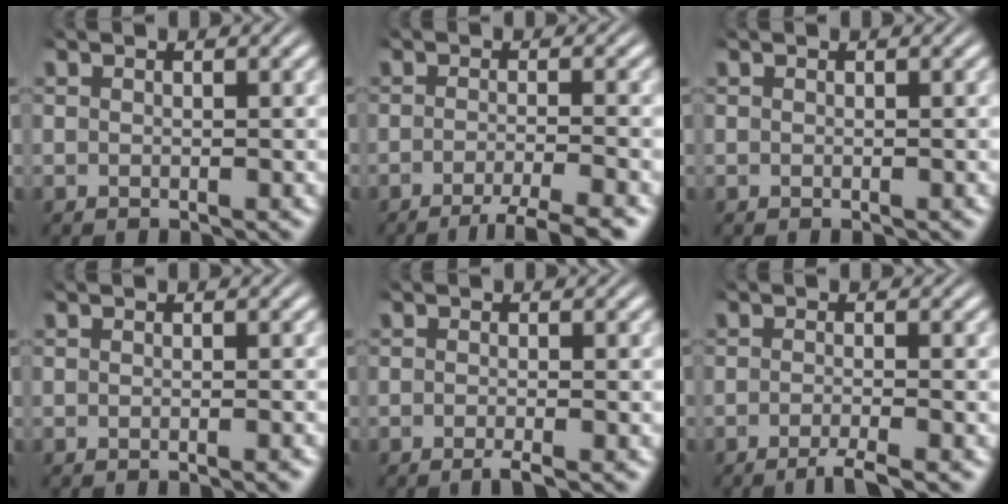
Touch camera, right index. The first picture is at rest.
{"total": 4.9, "force": [-3.8, 1.0, 2.9], "torque": [-0.034, -0.003, -0.064]}
{"total": 0.0}
{"total": 0.6, "force": [-0.5, -0.1, 0.3], "torque": [0.000, 0.007, -0.011]}
{"total": 1.3, "force": [-1.0, 0.1, 0.9], "torque": [-0.005, 0.008, -0.024]}
{"total": 2.5, "force": [-2.0, 0.2, 1.5], "torque": [-0.017, 0.003, -0.040]}